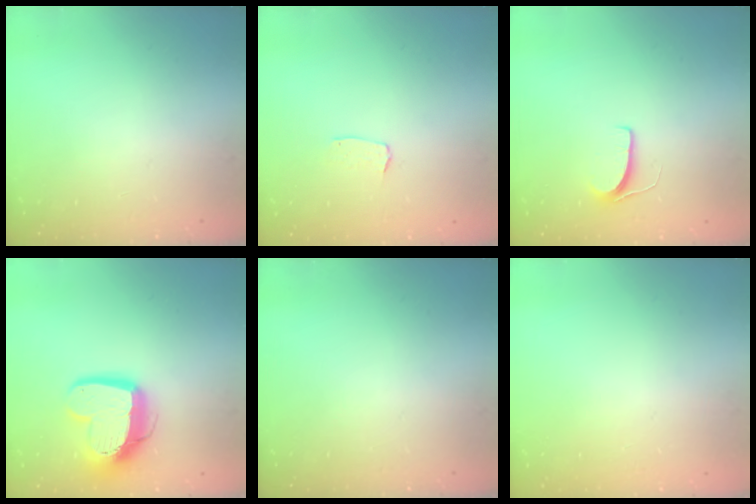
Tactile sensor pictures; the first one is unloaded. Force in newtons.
{"total": 3.0, "press": 3.0, "slide": 0.2}
{"total": 5.9, "press": 5.9, "slide": 0.4}
{"total": 14.0, "press": 13.9, "slide": 1.7}
{"total": 0.0}
{"total": 0.0}